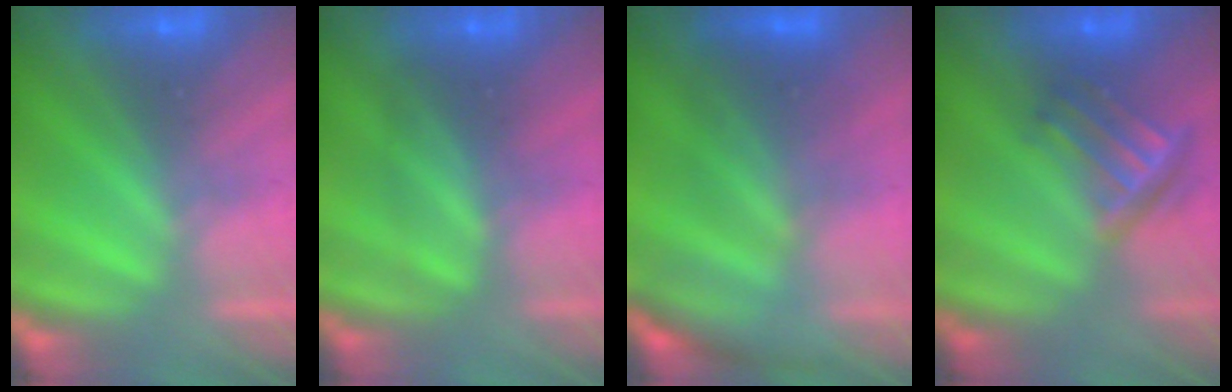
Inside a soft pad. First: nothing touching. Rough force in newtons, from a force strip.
{"total": 2.4}
{"total": 2.6}
{"total": 3.5}